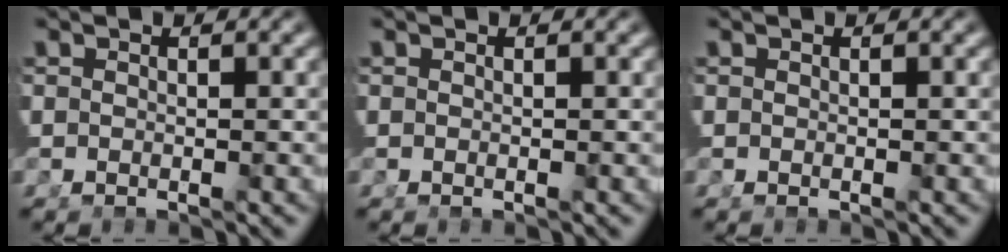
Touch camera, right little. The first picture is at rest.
{"total": 0.0}
{"total": 0.0}